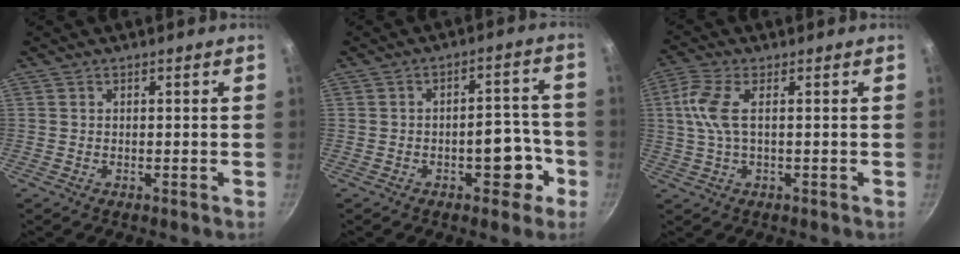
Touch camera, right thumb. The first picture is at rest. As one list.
[{"total": 8.0, "force": [-3.2, 4.4, 5.8], "torque": [-0.034, 0.041, -0.036]}, {"total": 6.4, "force": [0.6, 2.3, 6.0], "torque": [-0.143, 0.010, 0.009]}]